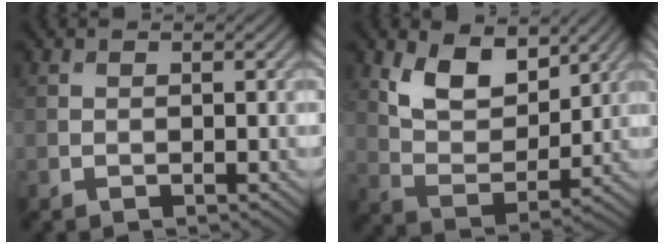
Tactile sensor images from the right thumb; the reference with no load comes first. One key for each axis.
{"total": 8.5, "fx": 4.7, "fy": 4.5, "fz": 5.4, "tx": -0.112, "ty": -0.012, "tz": 0.084}